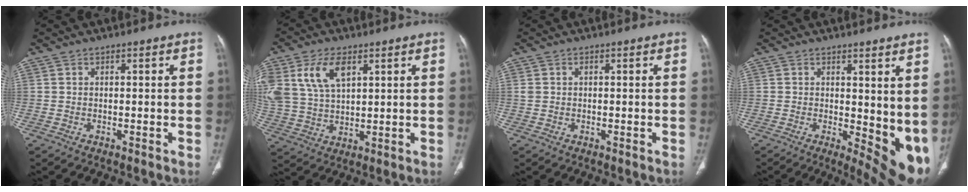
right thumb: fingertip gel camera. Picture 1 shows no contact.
{"total": 12.6, "force": [5.4, 7.1, 8.8], "torque": [-0.179, -0.007, 0.116]}
{"total": 1.0, "force": [0.3, 0.6, 0.6], "torque": [-0.013, 0.005, 0.010]}
{"total": 11.5, "force": [1.1, 5.1, 10.2], "torque": [-0.120, -0.031, 0.025]}